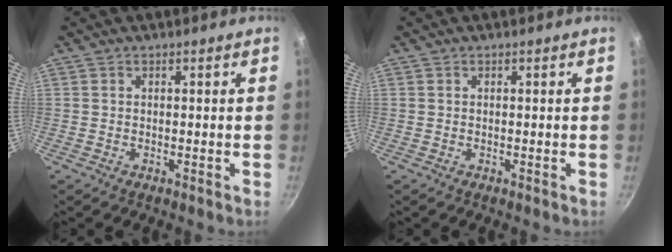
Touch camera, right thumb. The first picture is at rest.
{"total": 0.0}